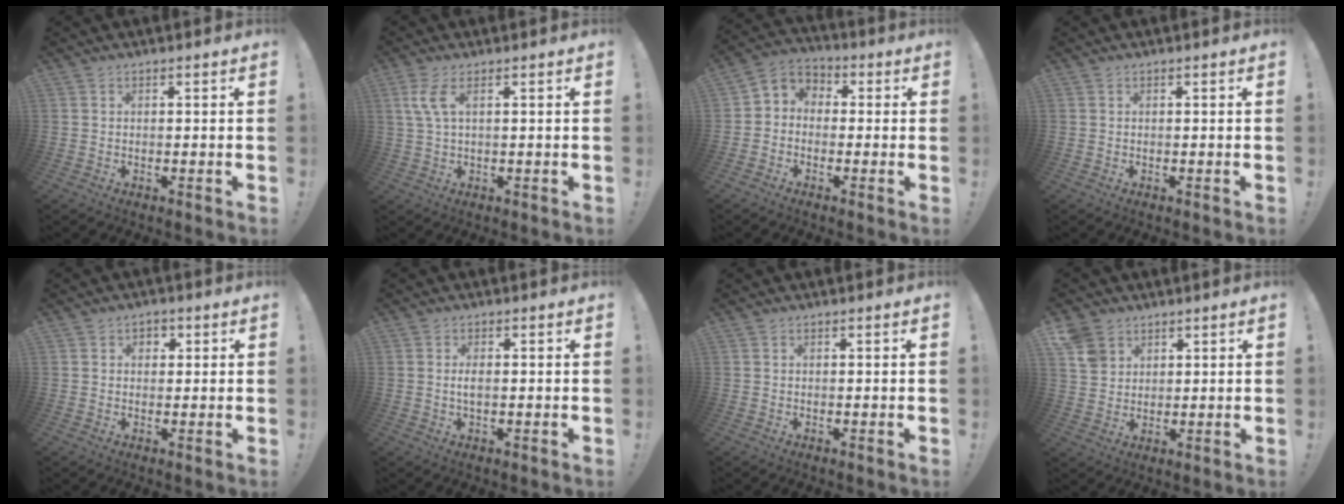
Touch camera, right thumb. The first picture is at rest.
{"total": 5.3, "force": [1.8, 1.6, 4.7], "torque": [-0.097, -0.002, 0.032]}
{"total": 5.1, "force": [-2.6, 4.2, 1.4], "torque": [-0.028, 0.015, -0.045]}
{"total": 0.0}
{"total": 2.3, "force": [0.5, 2.1, 0.8], "torque": [-0.004, -0.002, 0.005]}
{"total": 2.1, "force": [-0.2, 0.7, 2.0], "torque": [-0.029, -0.001, -0.005]}
{"total": 0.0}
{"total": 7.0, "force": [4.1, 5.2, 2.2], "torque": [-0.041, -0.013, 0.084]}